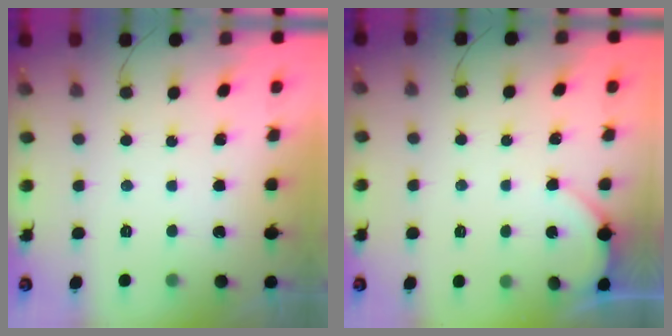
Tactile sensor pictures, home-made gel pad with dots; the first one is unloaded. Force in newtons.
{"total": 2.1, "press": 2.1, "slide": 0.2}